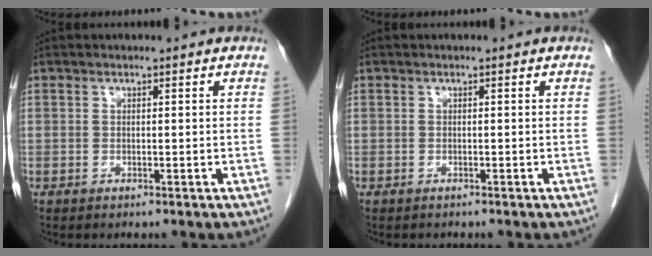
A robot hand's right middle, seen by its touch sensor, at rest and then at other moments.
{"total": 0.9, "force": [-0.8, 0.3, 0.2], "torque": [-0.008, -0.001, -0.011]}